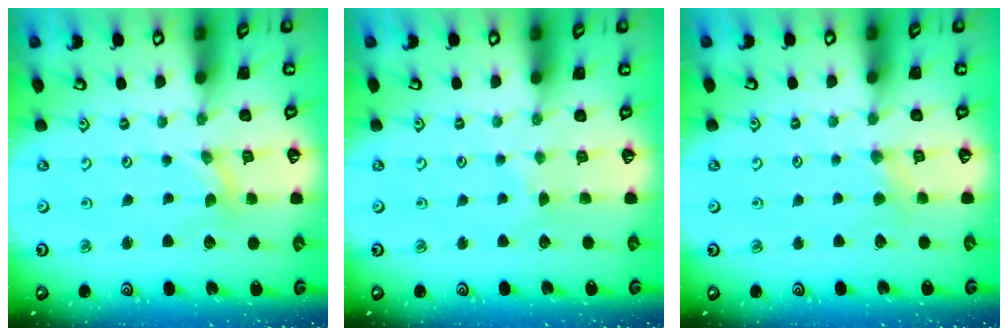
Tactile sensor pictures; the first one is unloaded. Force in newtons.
{"total": 2.2, "press": 2.2, "slide": 0.3}
{"total": 2.8, "press": 2.7, "slide": 0.5}